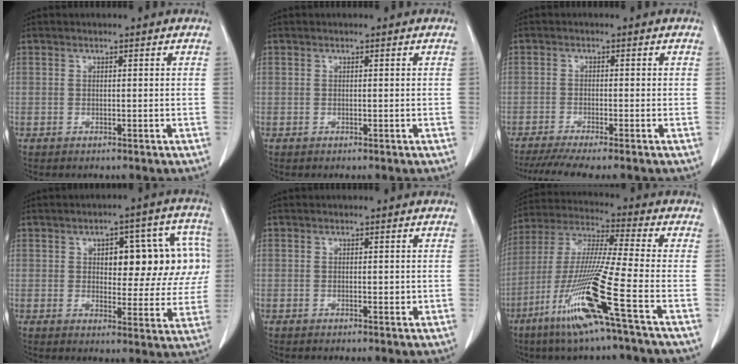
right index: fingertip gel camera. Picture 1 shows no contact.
{"total": 0.0}
{"total": 6.7, "force": [-5.6, -0.5, 3.7], "torque": [-0.052, -0.017, -0.093]}
{"total": 13.6, "force": [2.7, 5.9, 11.9], "torque": [-0.133, 0.036, 0.038]}
{"total": 1.0, "force": [-0.1, 0.4, 0.9], "torque": [-0.013, 0.000, -0.001]}
{"total": 15.8, "force": [-7.3, -1.6, 14.0], "torque": [-0.289, -0.032, -0.143]}